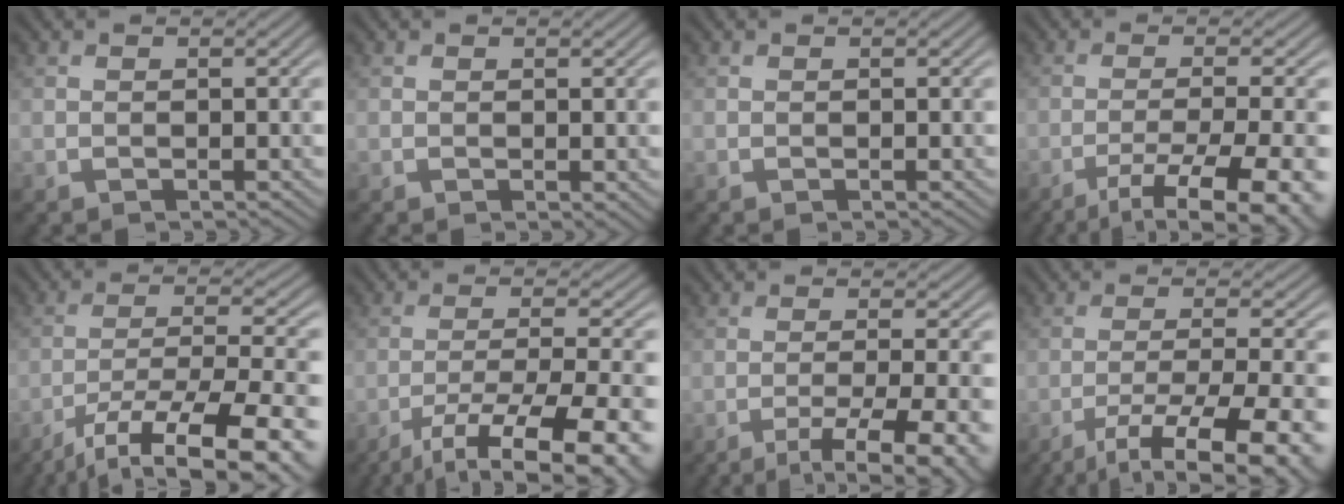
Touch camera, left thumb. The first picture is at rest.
{"total": 0.7, "force": [0.1, 0.2, 0.6], "torque": [-0.011, -0.003, 0.002]}
{"total": 0.0}
{"total": 10.9, "force": [-6.4, 2.3, 8.5], "torque": [-0.144, -0.010, -0.089]}
{"total": 16.3, "force": [-11.2, 4.4, 11.0], "torque": [-0.173, -0.025, -0.155]}
{"total": 14.9, "force": [-9.6, 3.8, 10.7], "torque": [-0.177, -0.031, -0.135]}
{"total": 8.7, "force": [-4.8, 1.7, 7.0], "torque": [-0.108, -0.003, -0.068]}
{"total": 13.3, "force": [-8.3, 3.2, 10.0], "torque": [-0.163, -0.024, -0.114]}